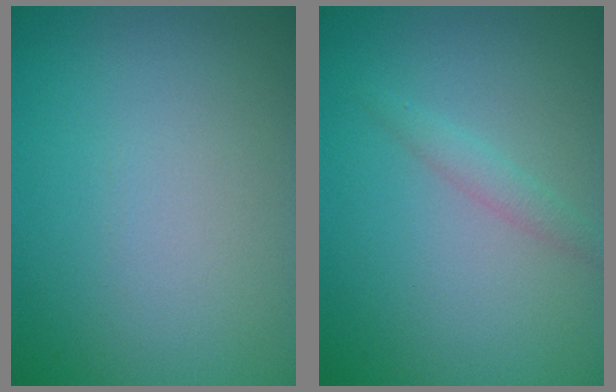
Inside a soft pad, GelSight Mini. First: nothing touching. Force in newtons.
{"total": 1.3, "press": 1.3, "slide": 0.0}